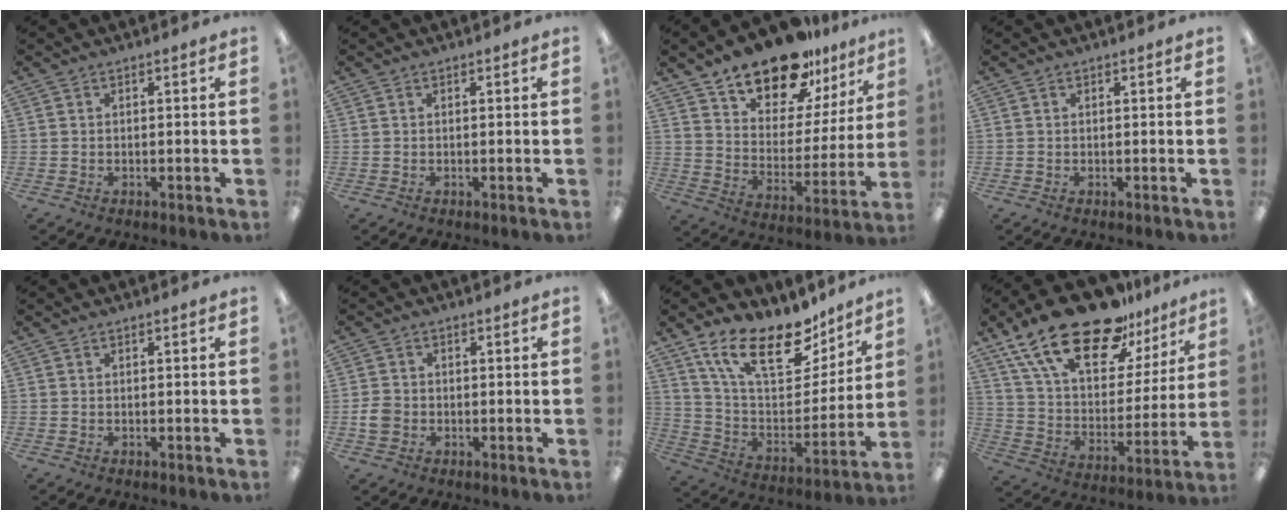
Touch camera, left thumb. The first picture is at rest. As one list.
[{"total": 0.0}, {"total": 17.1, "force": [14.4, 7.2, 5.5], "torque": [-0.102, -0.109, 0.259]}, {"total": 0.0}, {"total": 0.0}, {"total": 3.6, "force": [-0.6, 3.0, 1.8], "torque": [-0.035, 0.005, -0.012]}, {"total": 21.0, "force": [14.9, 8.8, 11.9], "torque": [-0.211, -0.087, 0.264]}, {"total": 23.5, "force": [16.7, 10.1, 13.0], "torque": [-0.243, -0.108, 0.294]}]